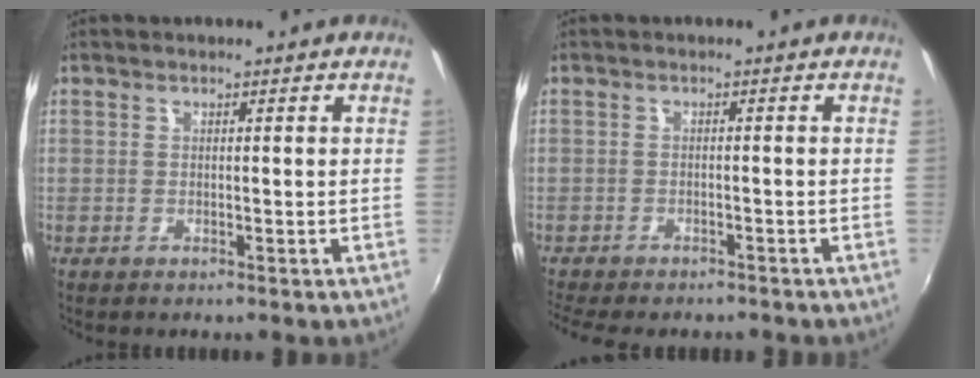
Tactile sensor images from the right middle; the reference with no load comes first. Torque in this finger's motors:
{"motor_torque": [1.03, -1.11, 0.42, 0.05]}